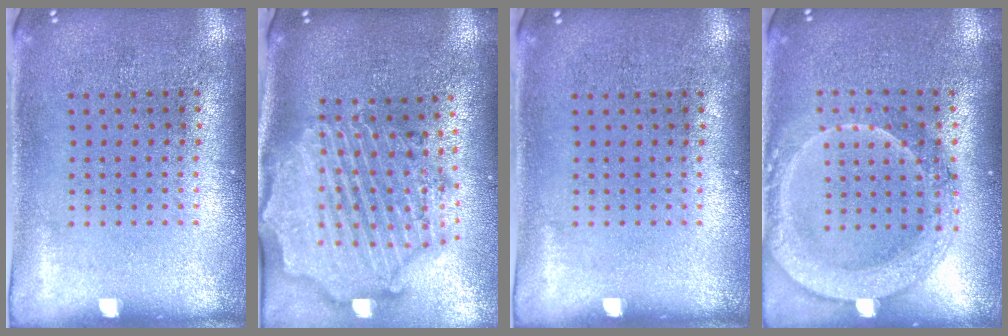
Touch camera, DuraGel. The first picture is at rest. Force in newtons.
{"total": 3.3, "press": 2.8, "slide": 1.7}
{"total": 0.0}
{"total": 2.0, "press": 1.9, "slide": 0.8}